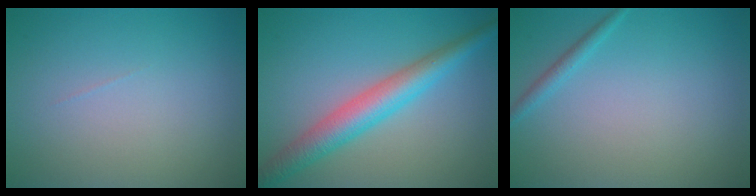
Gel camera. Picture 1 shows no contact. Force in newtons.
{"total": 5.0, "press": 5.0, "slide": 0.1}
{"total": 1.1, "press": 1.1, "slide": 0.0}